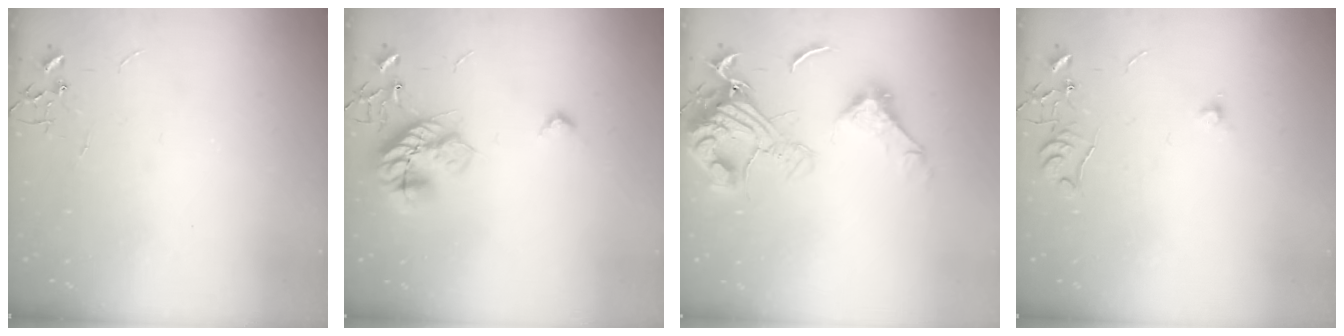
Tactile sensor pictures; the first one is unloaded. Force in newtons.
{"total": 16.4, "press": 16.4, "slide": 0.6}
{"total": 17.6, "press": 17.5, "slide": 2.0}
{"total": 7.7, "press": 7.7, "slide": 0.8}